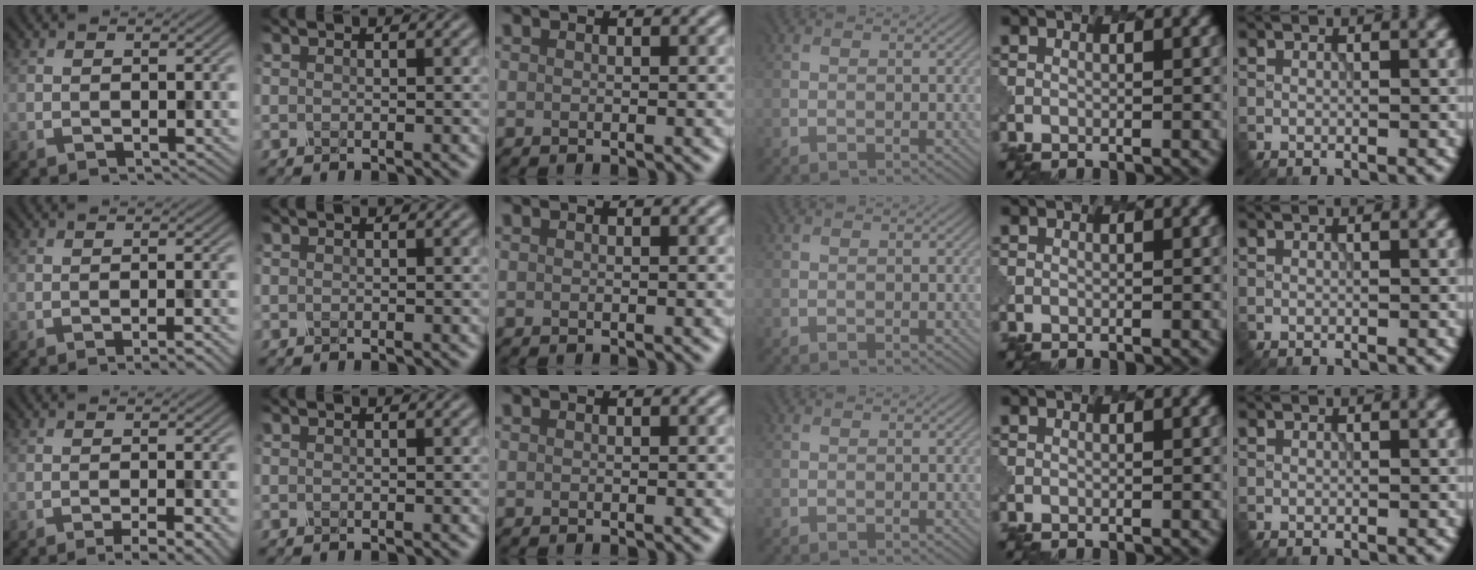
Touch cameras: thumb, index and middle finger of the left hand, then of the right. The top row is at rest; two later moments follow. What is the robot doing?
{"motion": "dispense", "object": "oil cruet"}